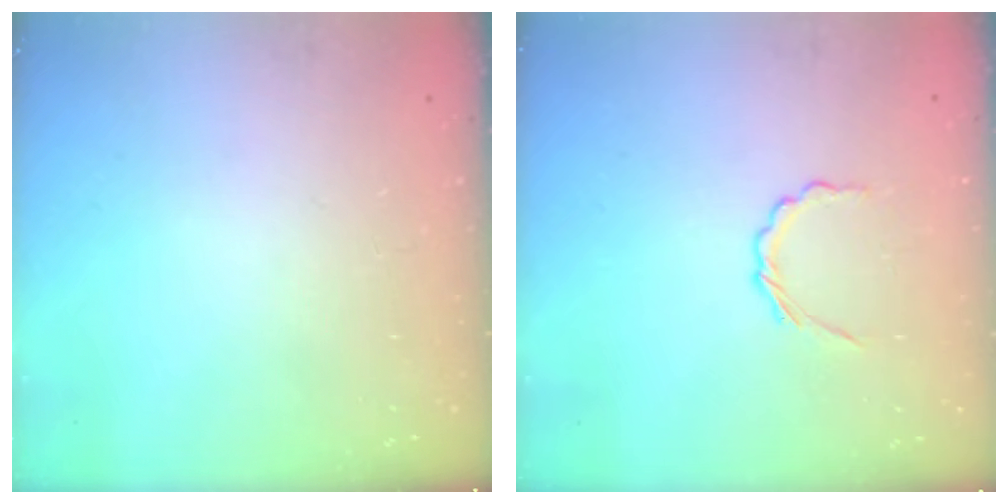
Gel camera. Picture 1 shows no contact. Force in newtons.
{"total": 2.6, "press": 2.4, "slide": 1.0}